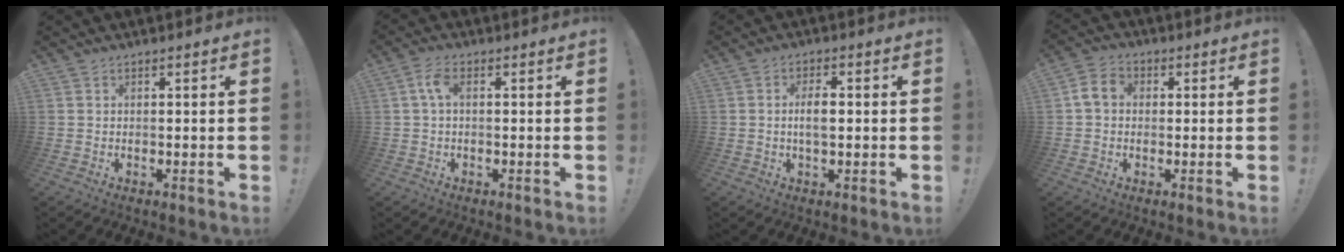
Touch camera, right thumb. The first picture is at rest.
{"total": 4.3, "force": [0.4, 2.0, 3.8], "torque": [-0.083, 0.011, 0.007]}
{"total": 5.0, "force": [0.0, 2.2, 4.5], "torque": [-0.073, 0.003, -0.006]}
{"total": 6.1, "force": [0.4, 4.8, 3.7], "torque": [-0.072, 0.017, 0.011]}